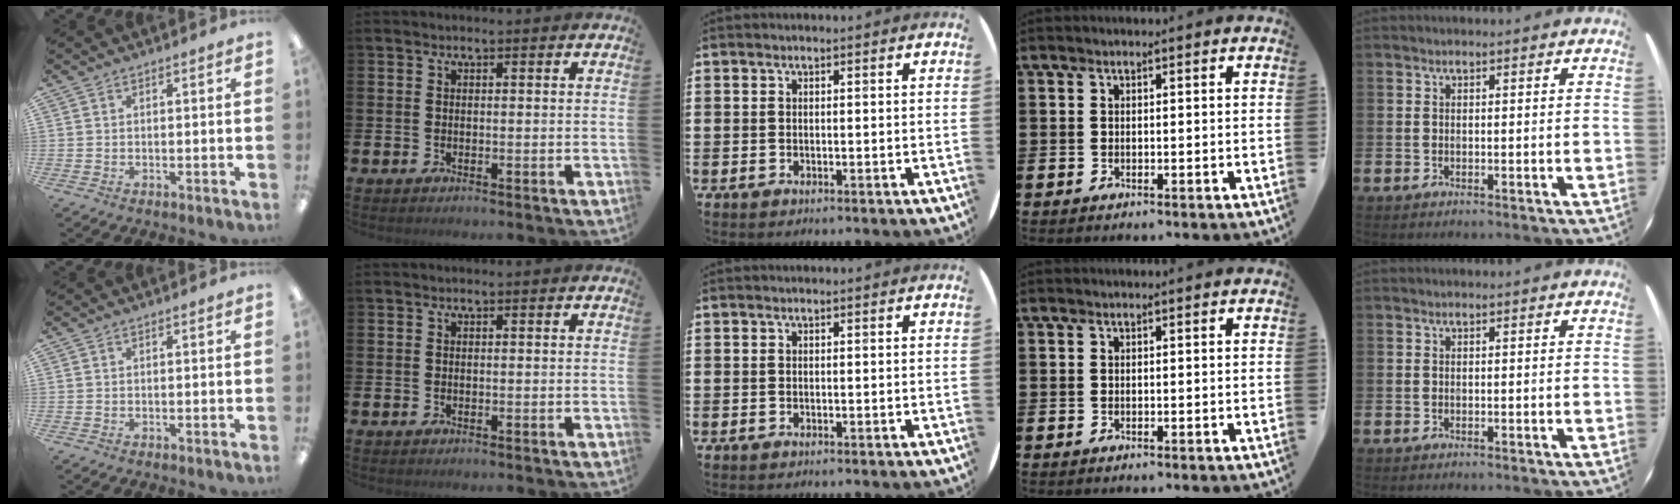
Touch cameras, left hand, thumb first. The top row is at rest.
{}